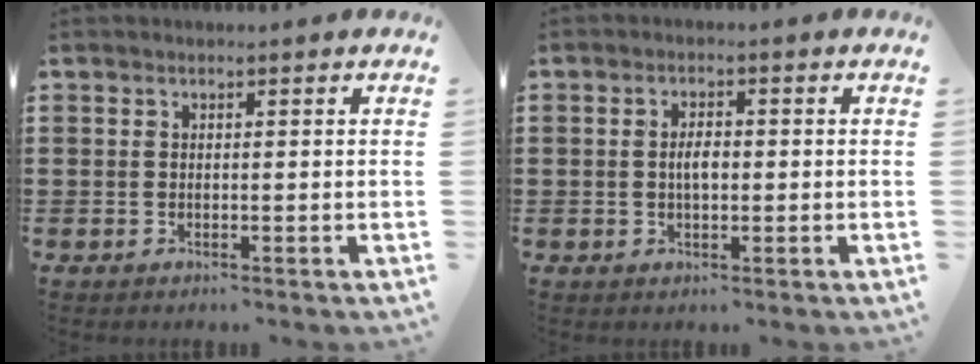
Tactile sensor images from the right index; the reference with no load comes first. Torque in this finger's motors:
{"motor_torque": [0.93, -0.02, 0.40, 0.07]}